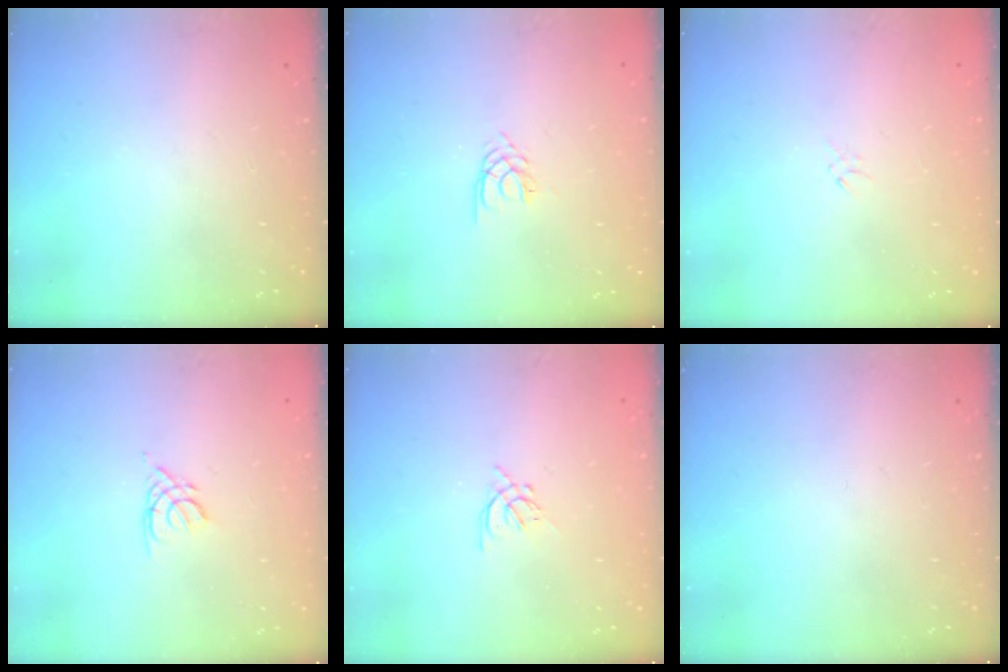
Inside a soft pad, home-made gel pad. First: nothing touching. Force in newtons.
{"total": 1.9, "press": 1.9, "slide": 0.2}
{"total": 0.9, "press": 0.8, "slide": 0.4}
{"total": 2.1, "press": 2.0, "slide": 0.4}
{"total": 2.0, "press": 1.9, "slide": 0.5}
{"total": 0.0}